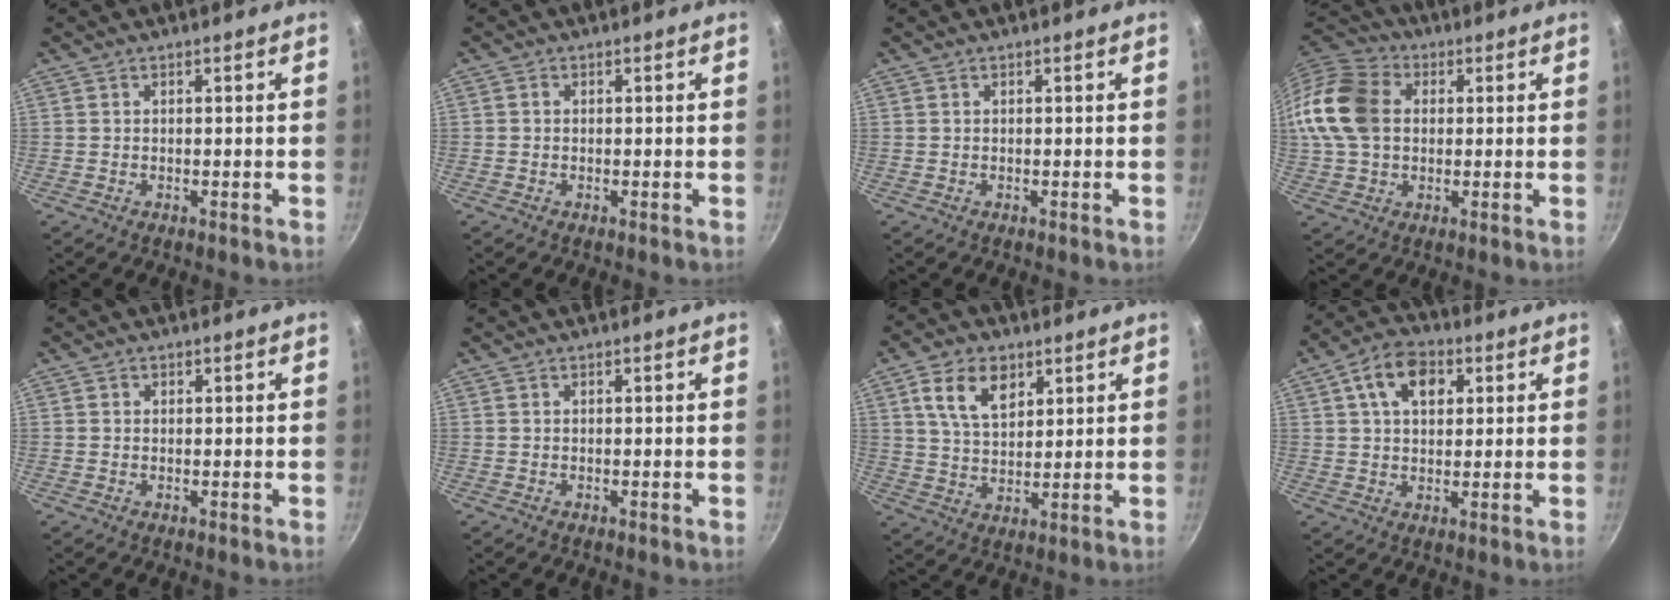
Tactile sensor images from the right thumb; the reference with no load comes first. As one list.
[{"total": 0.6, "force": [-0.1, 0.6, 0.2], "torque": [-0.003, 0.003, -0.004]}, {"total": 0.0}, {"total": 15.2, "force": [1.7, 11.5, 9.8], "torque": [-0.182, 0.020, 0.018]}, {"total": 0.7, "force": [0.2, 0.7, 0.2], "torque": [0.001, 0.001, 0.001]}, {"total": 0.0}, {"total": 9.6, "force": [4.4, 5.9, 6.3], "torque": [-0.092, -0.014, 0.081]}, {"total": 9.7, "force": [3.3, 6.4, 6.5], "torque": [-0.088, 0.004, 0.044]}]